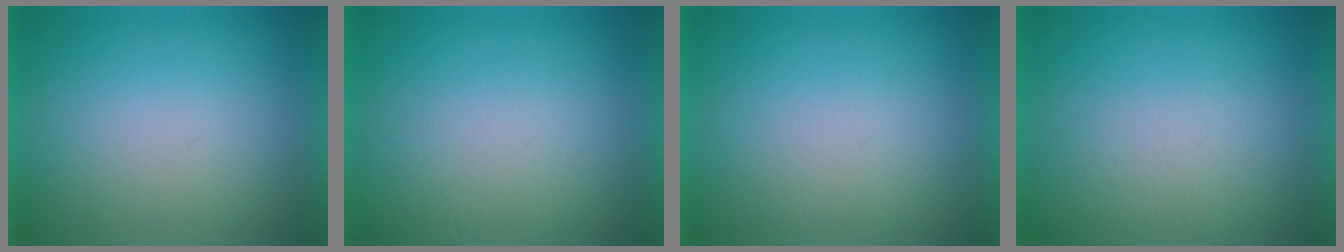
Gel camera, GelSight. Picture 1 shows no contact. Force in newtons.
{"total": 3.7}
{"total": 1.3}
{"total": 4.5}